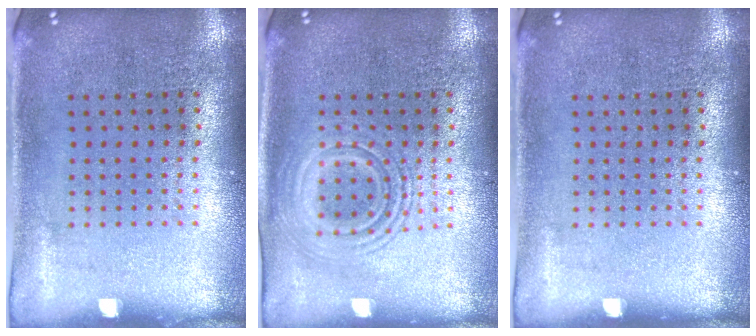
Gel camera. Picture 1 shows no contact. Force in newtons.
{"total": 2.3, "press": 2.3, "slide": 0.4}
{"total": 0.0}